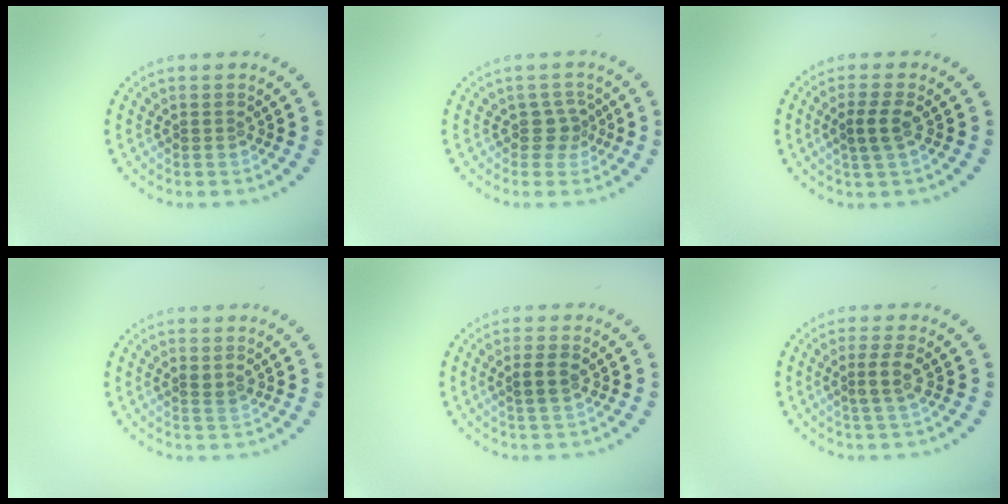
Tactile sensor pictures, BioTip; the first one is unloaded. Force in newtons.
{"total": 2.0, "press": 1.5, "slide": 1.3}
{"total": 2.2, "press": 2.0, "slide": 0.9}
{"total": 1.1, "press": 0.9, "slide": 0.6}
{"total": 1.5, "press": 1.4, "slide": 0.6}
{"total": 1.9, "press": 1.5, "slide": 1.2}